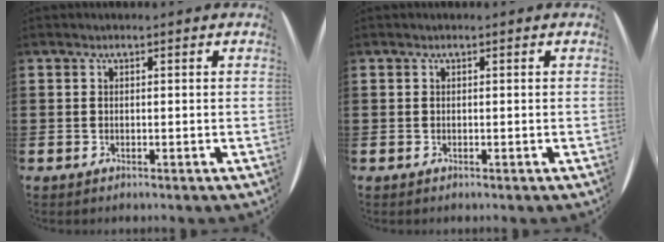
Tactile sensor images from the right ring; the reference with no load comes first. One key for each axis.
{"total": 0.0}